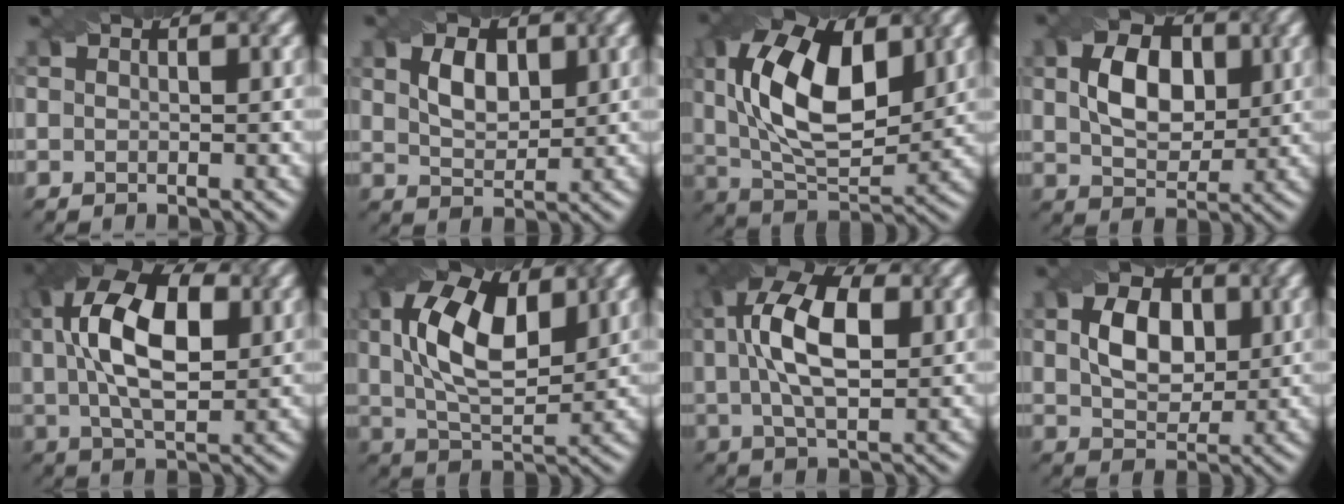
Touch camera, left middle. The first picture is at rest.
{"total": 3.5, "force": [1.3, 2.1, 2.5], "torque": [-0.052, 0.002, 0.027]}
{"total": 11.6, "force": [2.8, 5.8, 9.6], "torque": [-0.170, 0.010, 0.042]}
{"total": 6.1, "force": [1.3, 4.1, 4.4], "torque": [-0.084, 0.003, 0.019]}
{"total": 11.1, "force": [2.4, 5.6, 9.3], "torque": [-0.178, 0.019, 0.035]}
{"total": 10.0, "force": [2.8, 5.1, 8.1], "torque": [-0.155, 0.011, 0.043]}
{"total": 9.2, "force": [1.9, 4.5, 7.8], "torque": [-0.157, 0.021, 0.026]}
{"total": 5.5, "force": [1.1, 3.8, 3.9], "torque": [-0.077, 0.002, 0.015]}